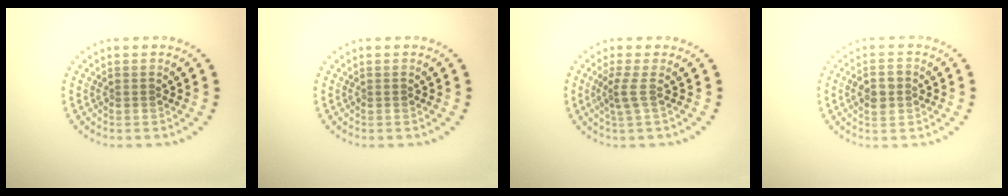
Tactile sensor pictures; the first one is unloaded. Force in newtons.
{"total": 0.0}
{"total": 2.0, "press": 1.3, "slide": 1.4}
{"total": 2.5, "press": 2.5, "slide": 0.2}